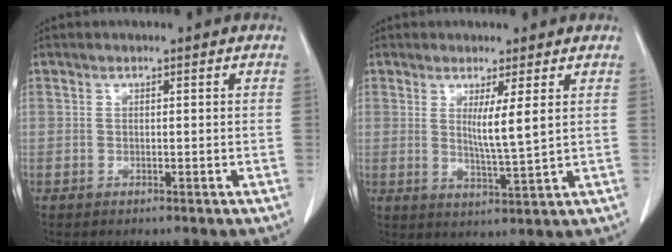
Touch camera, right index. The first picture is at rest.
{"total": 4.8, "force": [1.5, -0.4, 4.6], "torque": [-0.081, -0.020, 0.030]}